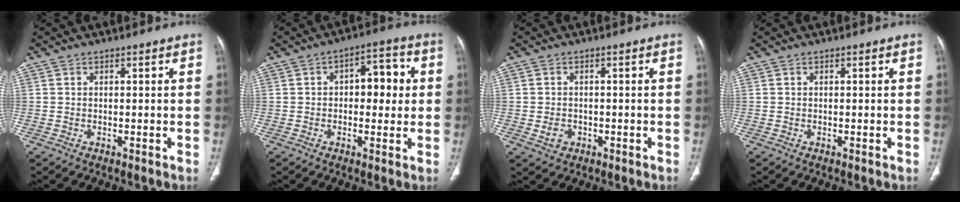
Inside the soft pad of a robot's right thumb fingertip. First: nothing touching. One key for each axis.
{"total": 8.5, "fx": 0.8, "fy": 4.8, "fz": 6.9, "tx": -0.055, "ty": 0.020, "tz": 0.006}
{"total": 2.5, "fx": -0.8, "fy": 2.1, "fz": 1.1, "tx": -0.015, "ty": 0.005, "tz": -0.005}
{"total": 0.0}